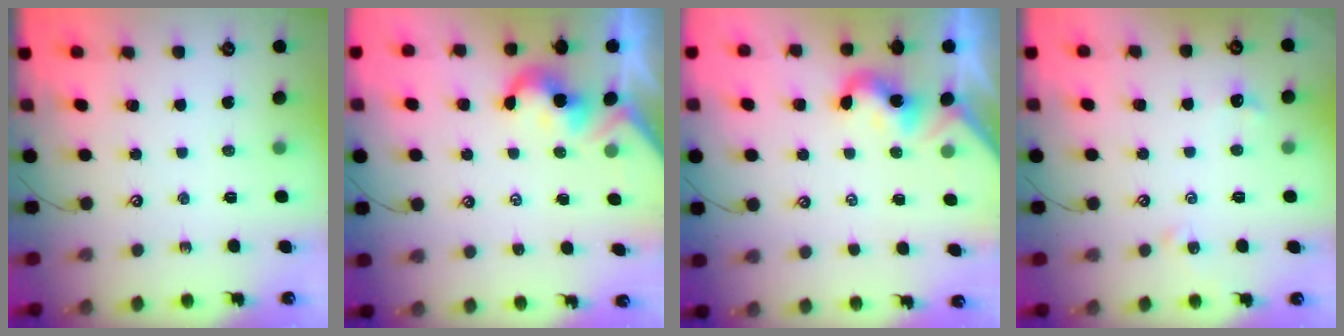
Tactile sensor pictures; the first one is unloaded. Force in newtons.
{"total": 2.0, "press": 1.9, "slide": 0.5}
{"total": 0.0}
{"total": 1.9, "press": 1.8, "slide": 0.5}